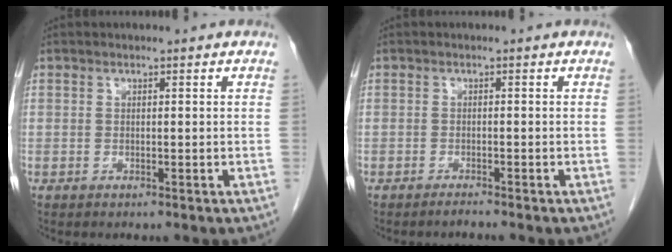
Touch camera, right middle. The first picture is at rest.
{"total": 0.9, "force": [-0.8, -0.2, 0.2], "torque": [-0.007, -0.002, -0.013]}